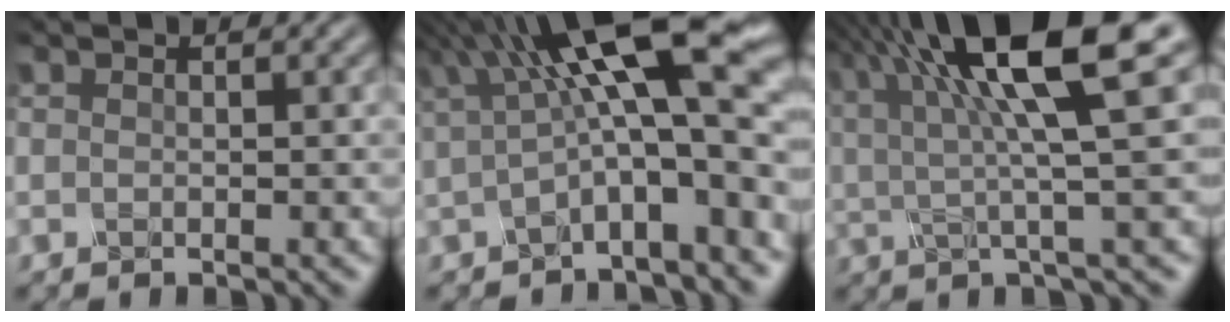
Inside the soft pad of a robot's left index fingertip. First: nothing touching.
{"total": 13.6, "force": [3.1, 3.9, 12.6], "torque": [-0.188, 0.018, 0.048]}
{"total": 12.3, "force": [5.0, 2.7, 10.9], "torque": [-0.171, 0.016, 0.079]}